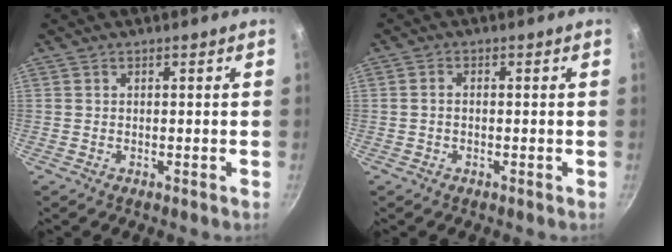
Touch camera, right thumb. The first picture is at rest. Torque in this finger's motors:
{"motor_torque": [-0.12, -0.49, -0.42, 0.02, 0.06]}